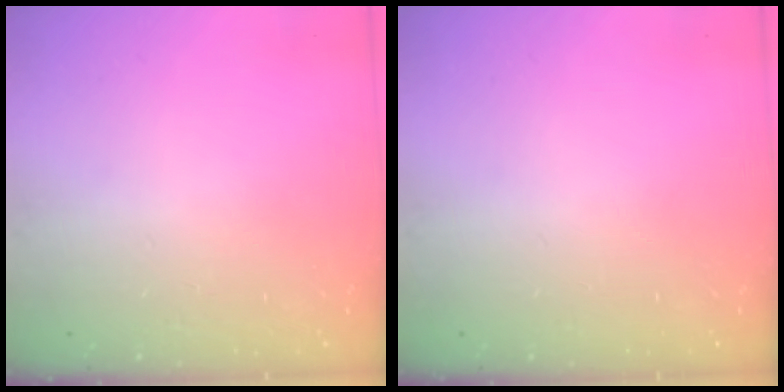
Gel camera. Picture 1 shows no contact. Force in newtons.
{"total": 0.0}